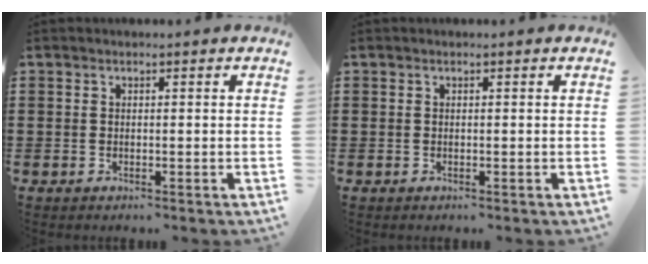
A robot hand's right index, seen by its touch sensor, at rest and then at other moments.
{"total": 0.0}